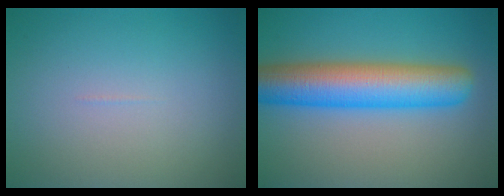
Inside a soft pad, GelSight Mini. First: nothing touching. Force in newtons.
{"total": 9.0, "press": 9.0, "slide": 0.2}